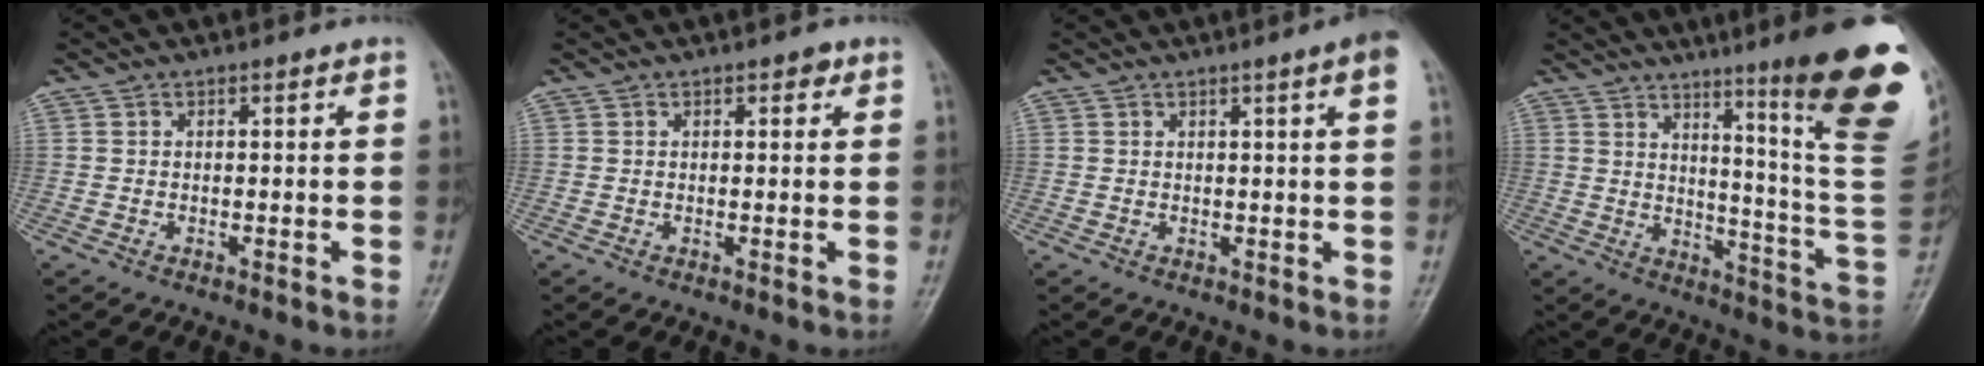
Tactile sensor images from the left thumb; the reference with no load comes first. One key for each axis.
{"total": 1.5, "fx": 0.8, "fy": 0.8, "fz": 0.9, "tx": -0.002, "ty": -0.001, "tz": 0.007}
{"total": 3.5, "fx": 1.5, "fy": -0.3, "fz": 3.1, "tx": -0.044, "ty": -0.003, "tz": 0.020}
{"total": 23.5, "fx": 12.5, "fy": 2.1, "fz": 19.8, "tx": -0.221, "ty": -0.077, "tz": 0.171}